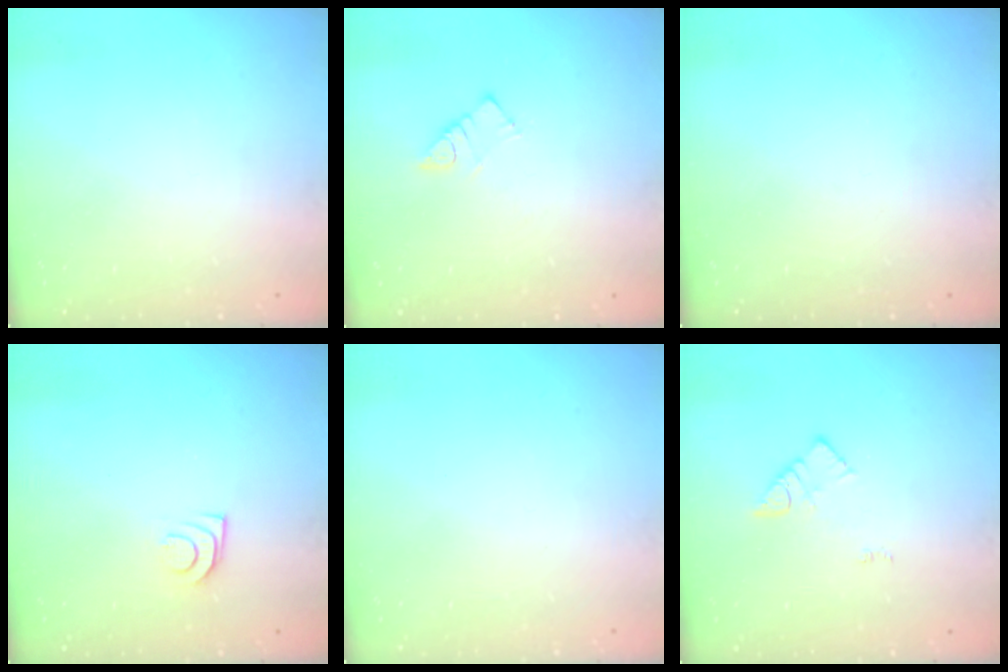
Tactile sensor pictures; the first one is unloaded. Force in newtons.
{"total": 3.6, "press": 3.5, "slide": 0.3}
{"total": 0.0}
{"total": 7.9, "press": 7.8, "slide": 0.7}
{"total": 1.8, "press": 1.8, "slide": 0.2}
{"total": 3.1, "press": 3.1, "slide": 0.2}